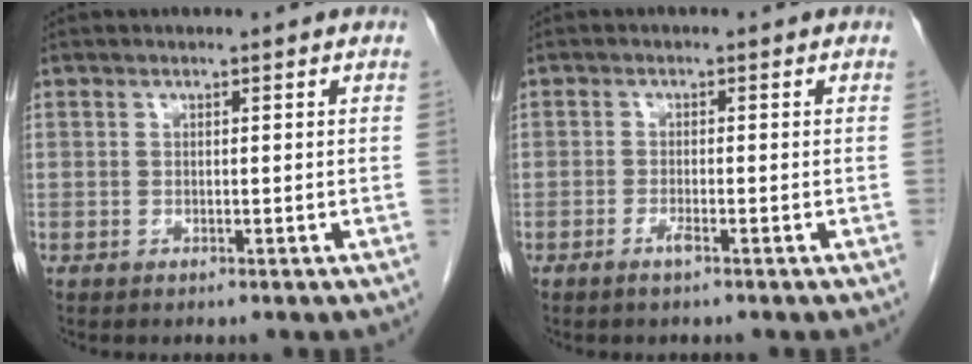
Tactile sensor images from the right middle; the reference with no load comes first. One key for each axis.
{"total": 1.5, "fx": -1.0, "fy": 0.0, "fz": 1.2, "tx": -0.027, "ty": -0.002, "tz": -0.021}